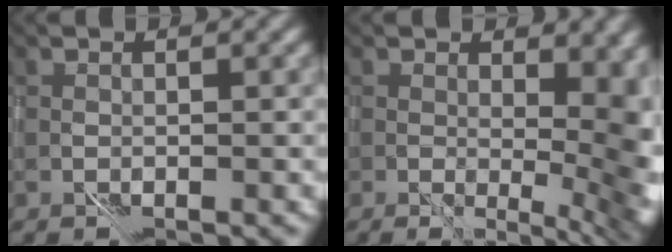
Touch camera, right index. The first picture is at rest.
{"total": 10.9, "force": [1.5, 4.6, 9.8], "torque": [-0.077, 0.003, 0.042]}